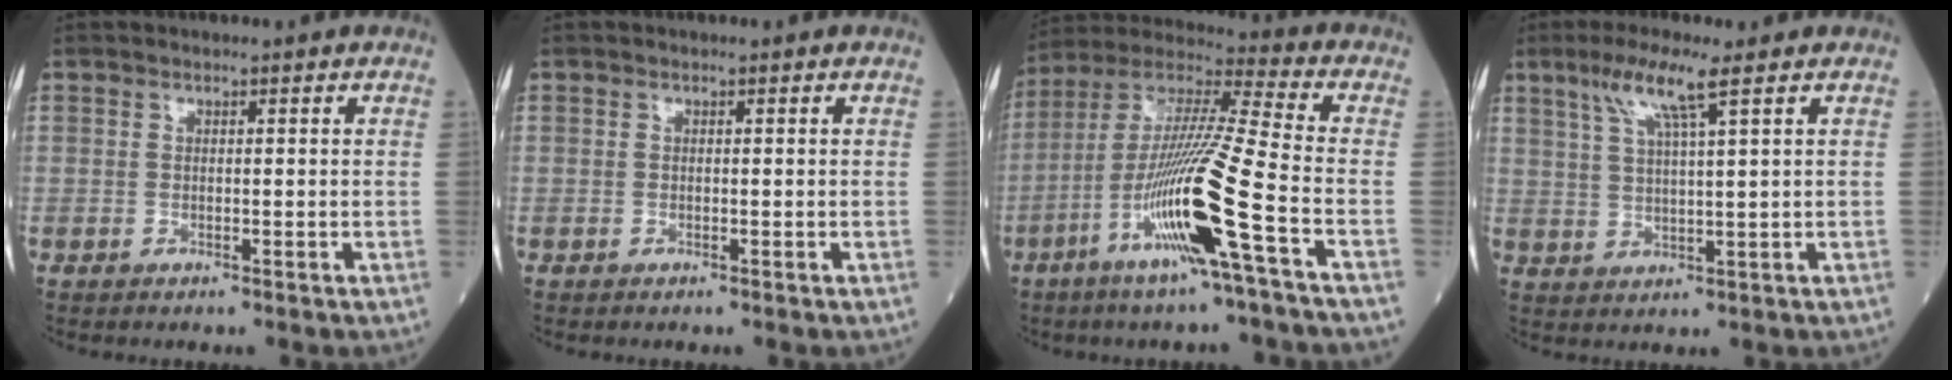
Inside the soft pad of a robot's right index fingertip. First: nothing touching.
{"total": 0.0}
{"total": 17.6, "force": [-6.6, -1.0, 16.3], "torque": [-0.327, -0.015, -0.132]}
{"total": 6.6, "force": [3.7, -0.2, 5.4], "torque": [-0.115, 0.005, 0.075]}